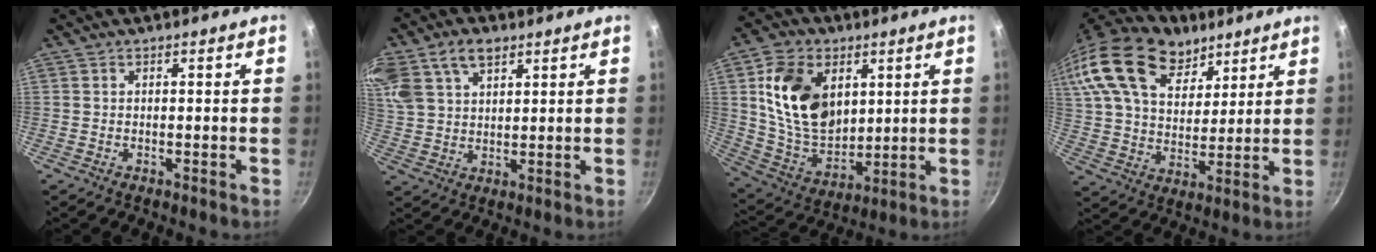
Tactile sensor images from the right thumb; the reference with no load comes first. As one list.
[{"total": 16.3, "force": [8.3, 10.7, 9.0], "torque": [-0.208, 0.026, 0.164]}, {"total": 18.6, "force": [5.1, 13.0, 12.4], "torque": [-0.188, -0.020, 0.106]}, {"total": 27.5, "force": [16.1, 16.8, 14.7], "torque": [-0.295, -0.004, 0.287]}]